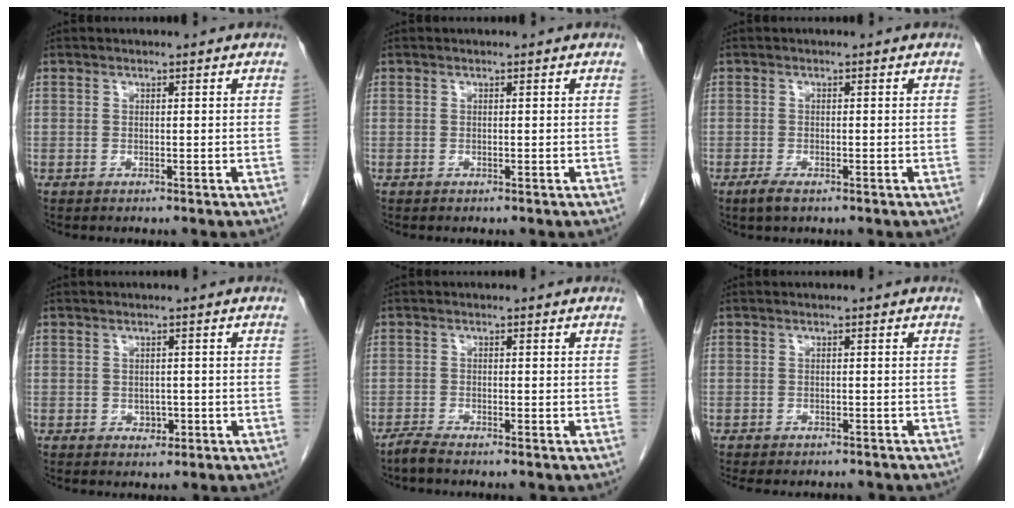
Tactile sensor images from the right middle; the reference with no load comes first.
{"total": 0.0}
{"total": 2.0, "force": [-1.3, 0.6, 1.4], "torque": [-0.034, -0.004, -0.022]}
{"total": 1.6, "force": [-0.5, 1.3, 0.9], "torque": [-0.012, 0.003, -0.001]}
{"total": 1.7, "force": [-1.5, -0.2, 0.7], "torque": [-0.023, -0.004, -0.034]}
{"total": 8.1, "force": [-7.2, 2.3, 2.8], "torque": [-0.035, -0.004, -0.087]}